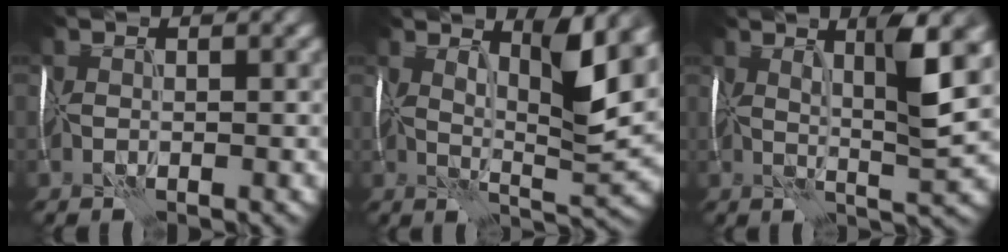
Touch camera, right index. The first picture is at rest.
{"total": 6.8, "force": [3.3, 1.1, 5.8], "torque": [-0.089, -0.005, 0.061]}
{"total": 6.0, "force": [2.7, 0.5, 5.4], "torque": [-0.076, 0.001, 0.048]}